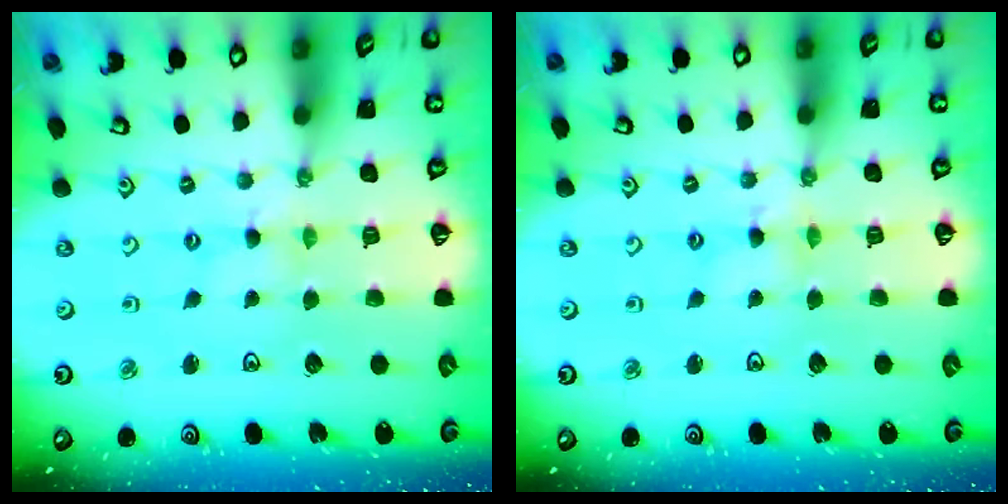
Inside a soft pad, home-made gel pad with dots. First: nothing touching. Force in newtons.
{"total": 2.3, "press": 2.3, "slide": 0.3}